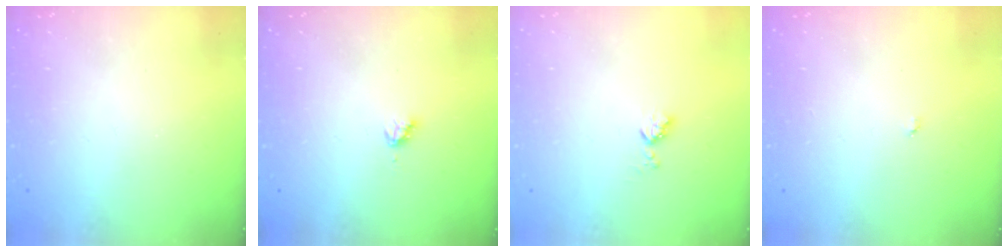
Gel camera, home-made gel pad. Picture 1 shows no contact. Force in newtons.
{"total": 2.8, "press": 2.8, "slide": 0.3}
{"total": 3.7, "press": 3.7, "slide": 0.6}
{"total": 2.9, "press": 2.9, "slide": 0.3}